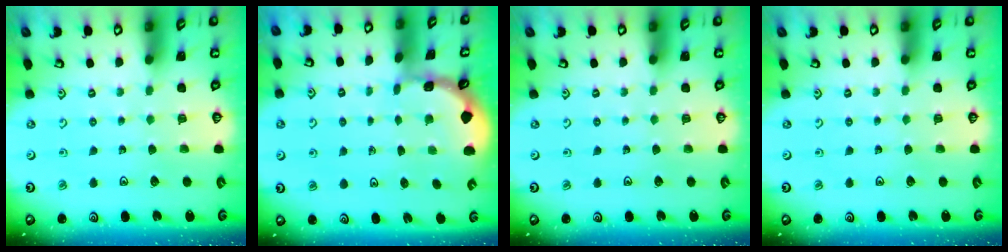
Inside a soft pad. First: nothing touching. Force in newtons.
{"total": 1.1, "press": 1.0, "slide": 0.1}
{"total": 0.0}
{"total": 0.0}